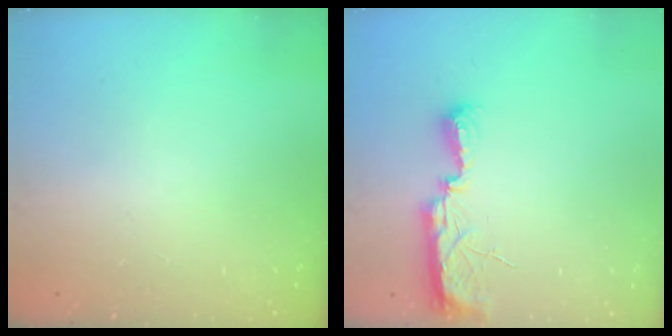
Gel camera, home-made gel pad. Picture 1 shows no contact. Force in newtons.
{"total": 8.1, "press": 8.0, "slide": 1.2}